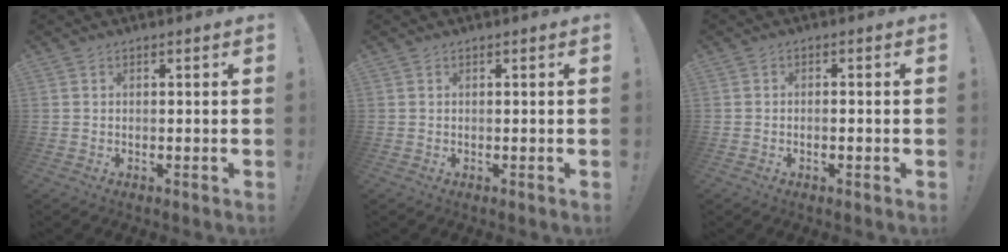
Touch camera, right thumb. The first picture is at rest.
{"total": 0.0}
{"total": 1.3, "force": [-0.8, 0.3, 1.1], "torque": [-0.018, 0.000, -0.013]}